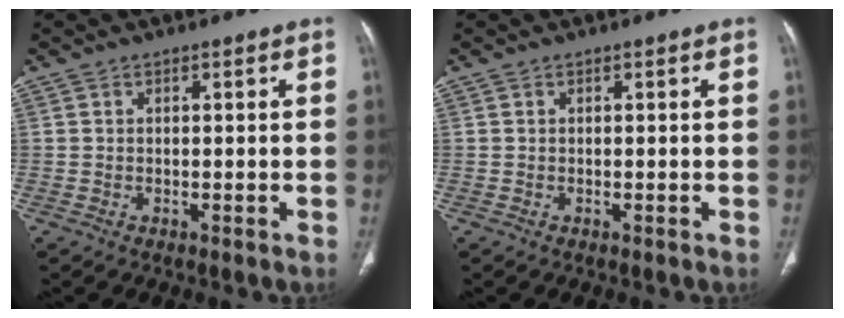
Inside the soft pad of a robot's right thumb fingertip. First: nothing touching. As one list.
[{"total": 0.0}]